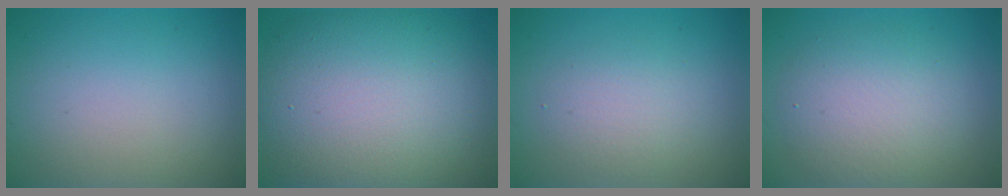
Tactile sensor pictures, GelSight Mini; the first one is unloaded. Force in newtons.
{"total": 13.1, "press": 13.1, "slide": 0.2}
{"total": 2.6, "press": 2.6, "slide": 0.1}
{"total": 4.8, "press": 4.8, "slide": 0.3}